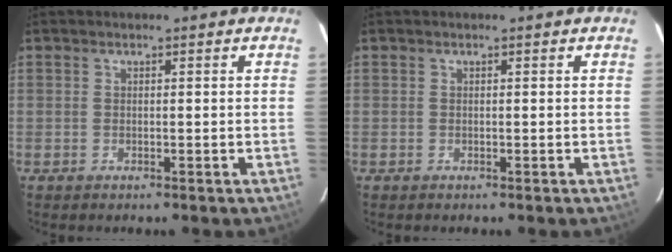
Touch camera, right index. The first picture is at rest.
{"total": 0.0}